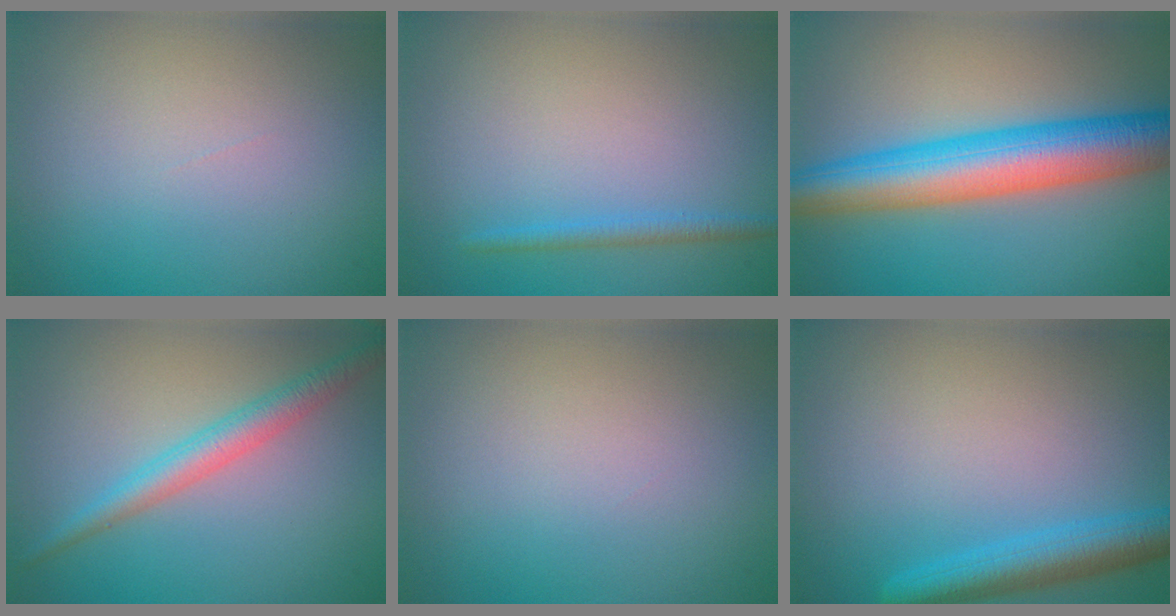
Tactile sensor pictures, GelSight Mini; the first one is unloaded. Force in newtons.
{"total": 1.5, "press": 1.5, "slide": 0.1}
{"total": 8.9, "press": 8.9, "slide": 0.2}
{"total": 2.9, "press": 2.9, "slide": 0.1}
{"total": 0.0}
{"total": 4.5, "press": 4.5, "slide": 0.2}